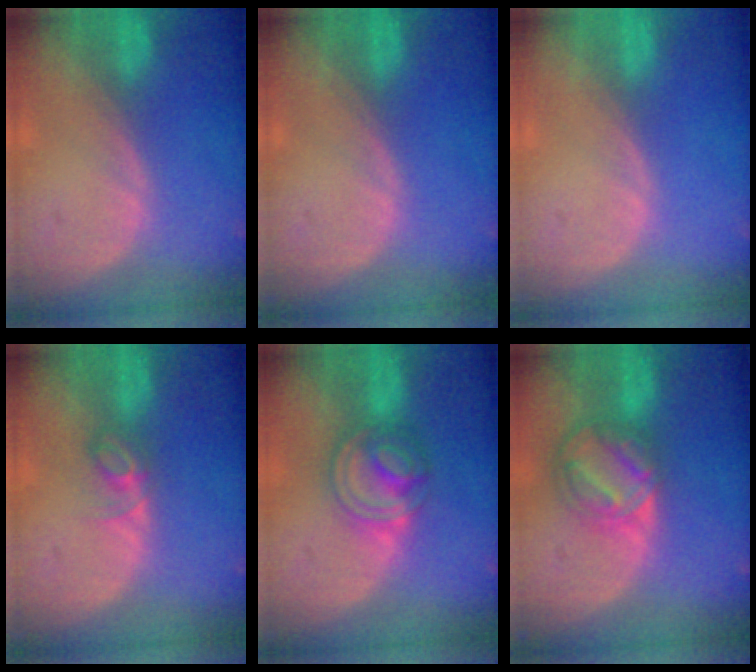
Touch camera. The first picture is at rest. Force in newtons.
{"total": 0.0}
{"total": 0.0}
{"total": 2.8, "press": 2.8, "slide": 0.4}
{"total": 7.0, "press": 6.3, "slide": 3.1}
{"total": 8.5, "press": 7.1, "slide": 4.7}